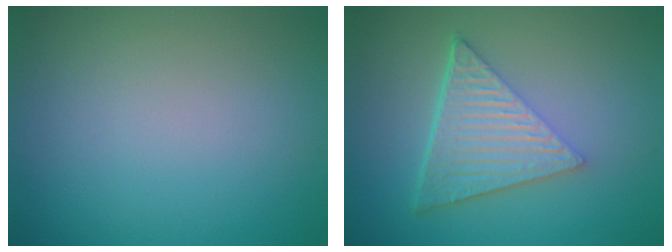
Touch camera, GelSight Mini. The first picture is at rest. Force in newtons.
{"total": 6.7, "press": 4.5, "slide": 5.0}